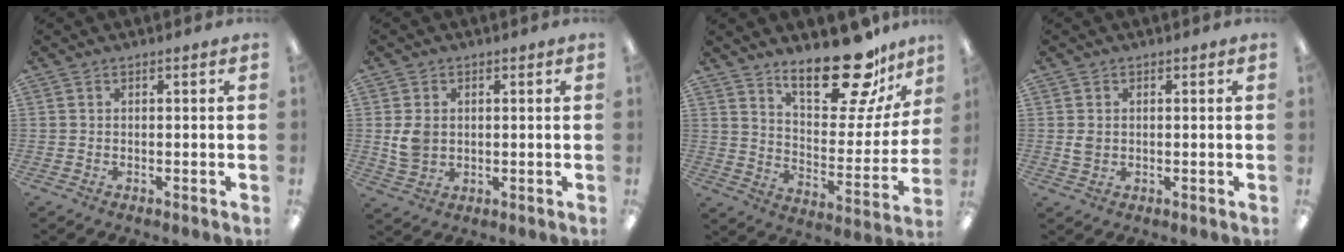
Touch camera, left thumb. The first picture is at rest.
{"total": 5.6, "force": [0.7, 4.6, 3.1], "torque": [-0.050, 0.001, 0.014]}
{"total": 21.8, "force": [16.4, 7.8, 11.9], "torque": [-0.165, -0.116, 0.273]}
{"total": 2.4, "force": [0.2, 2.1, 1.1], "torque": [-0.014, 0.001, 0.001]}